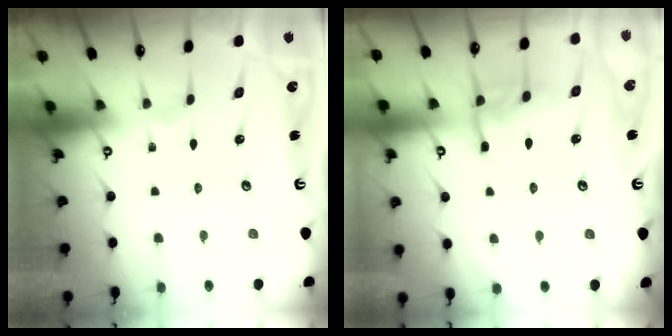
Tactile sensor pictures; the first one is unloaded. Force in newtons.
{"total": 10.7, "press": 10.6, "slide": 1.2}